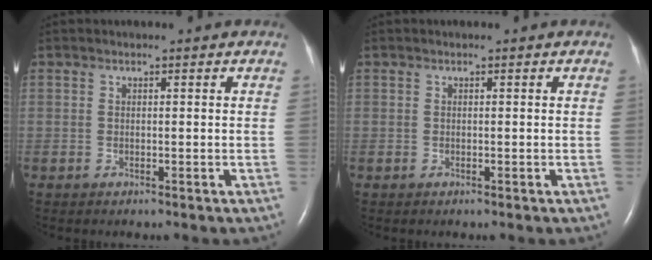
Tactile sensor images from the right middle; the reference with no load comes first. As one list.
[{"total": 0.0}]